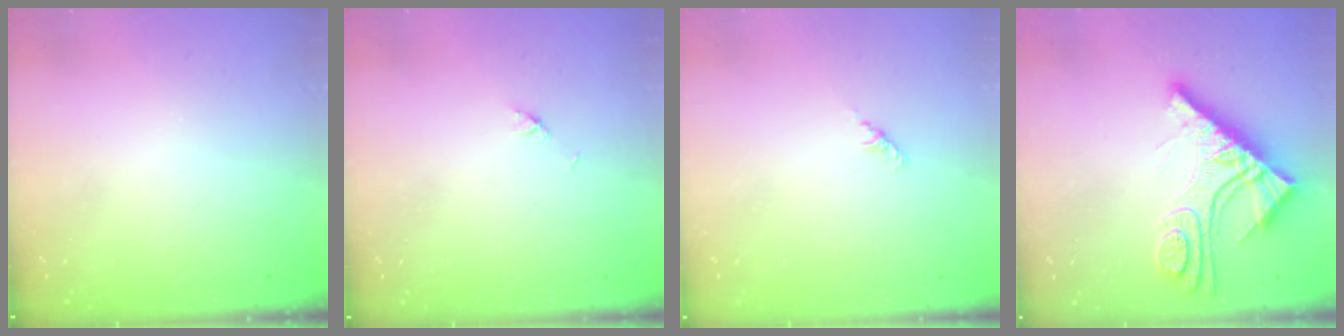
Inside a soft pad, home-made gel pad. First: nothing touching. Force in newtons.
{"total": 2.1, "press": 2.1, "slide": 0.3}
{"total": 1.8, "press": 1.7, "slide": 0.6}
{"total": 13.9, "press": 13.8, "slide": 1.4}